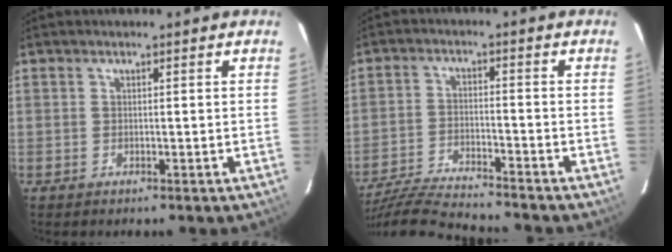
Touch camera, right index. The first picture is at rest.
{"total": 15.8, "force": [-14.4, 1.1, 6.3], "torque": [-0.146, -0.020, -0.249]}